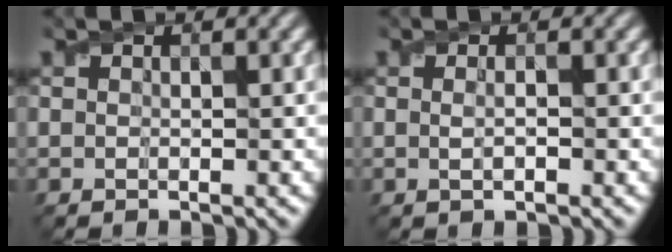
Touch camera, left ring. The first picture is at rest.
{"total": 1.1, "force": [-0.1, 0.3, 1.1], "torque": [-0.022, -0.003, -0.003]}